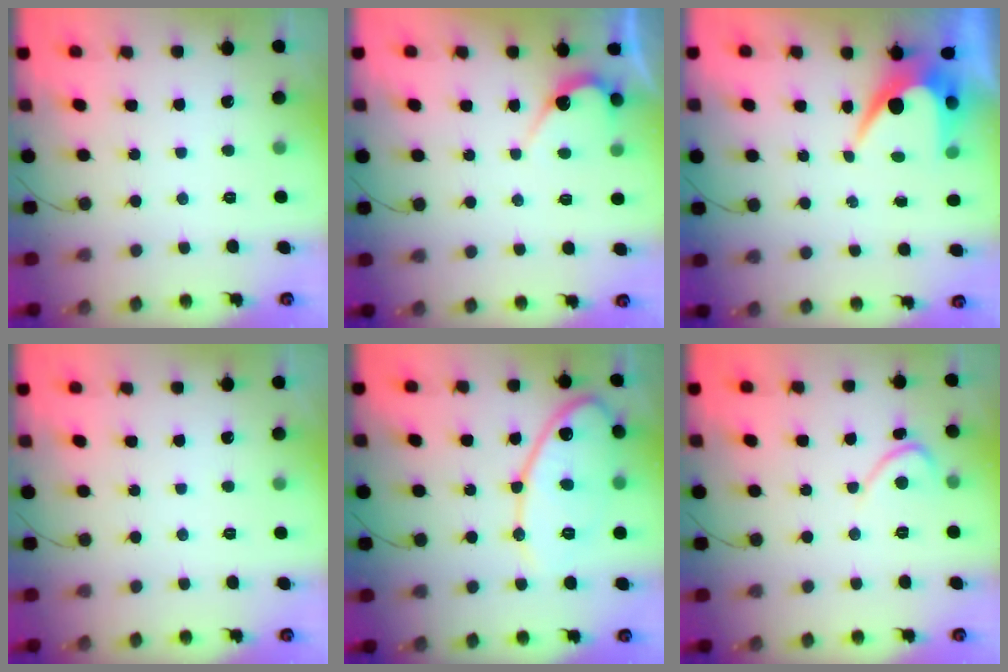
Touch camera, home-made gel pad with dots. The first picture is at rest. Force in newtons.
{"total": 6.5, "press": 6.5, "slide": 0.5}
{"total": 6.4, "press": 6.4, "slide": 0.2}
{"total": 0.0}
{"total": 14.1, "press": 14.0, "slide": 1.3}
{"total": 2.7, "press": 2.7, "slide": 0.2}